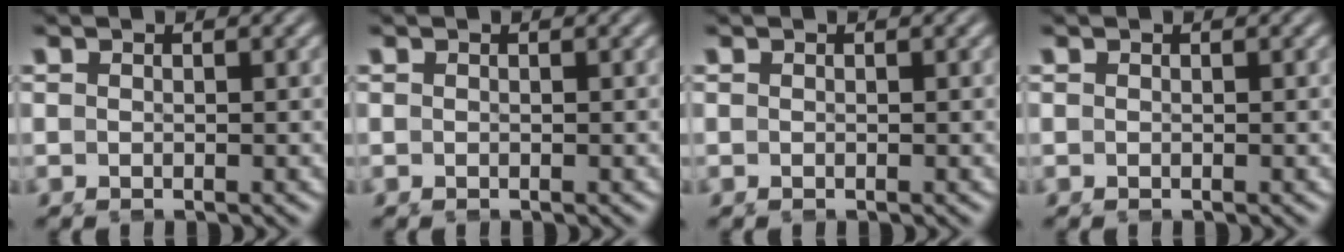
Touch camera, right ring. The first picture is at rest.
{"total": 0.0}
{"total": 0.0}
{"total": 0.0}